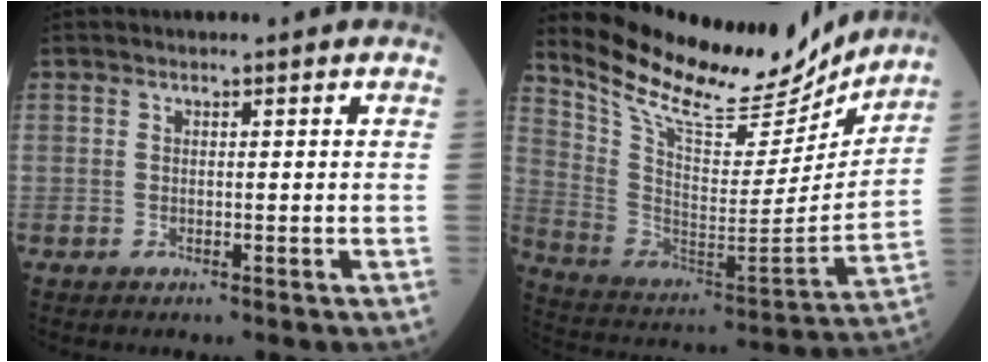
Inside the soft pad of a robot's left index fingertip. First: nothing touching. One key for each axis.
{"total": 20.9, "fx": 18.9, "fy": 5.2, "fz": 7.4, "tx": -0.144, "ty": -0.034, "tz": 0.302}